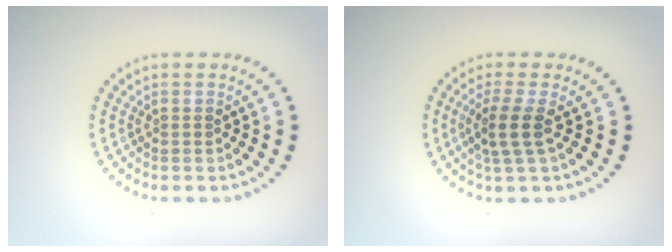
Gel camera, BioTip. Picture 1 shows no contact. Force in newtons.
{"total": 2.6, "press": 2.0, "slide": 1.7}